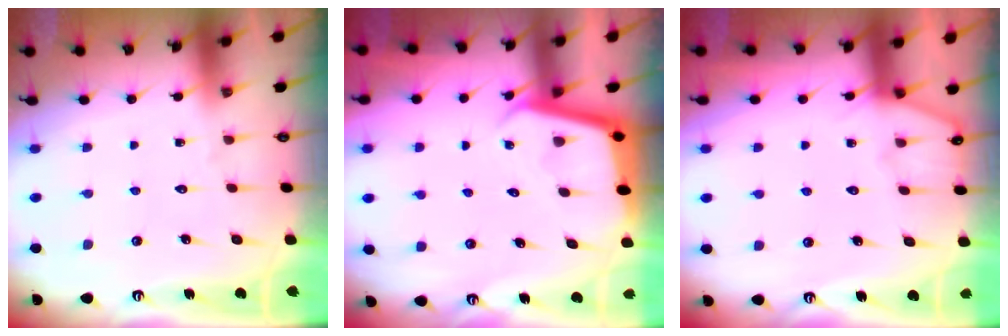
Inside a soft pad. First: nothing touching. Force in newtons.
{"total": 3.4, "press": 3.4, "slide": 0.3}
{"total": 3.6, "press": 3.6, "slide": 0.5}